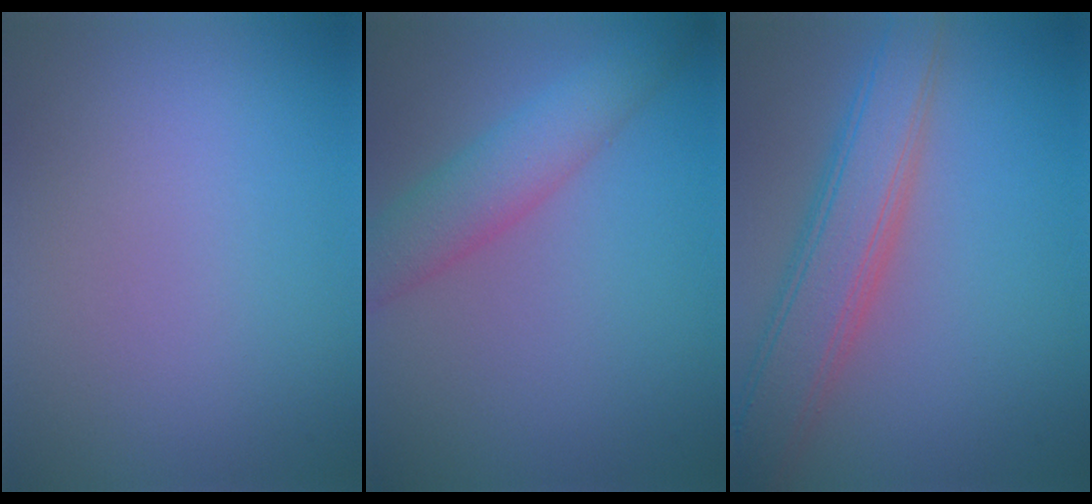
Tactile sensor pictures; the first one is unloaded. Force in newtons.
{"total": 4.3, "press": 4.3, "slide": 0.2}
{"total": 6.0, "press": 6.0, "slide": 0.4}